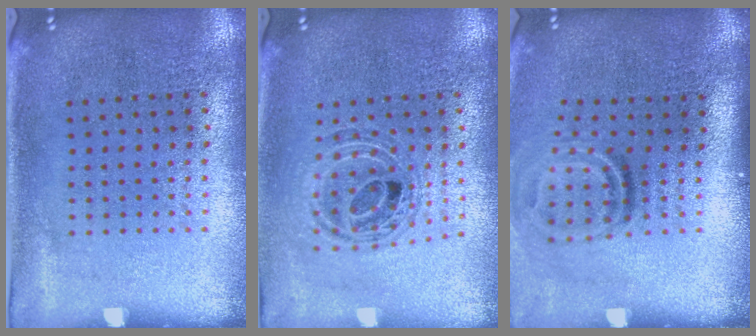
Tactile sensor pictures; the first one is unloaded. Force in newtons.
{"total": 0.9, "press": 0.9, "slide": 0.2}
{"total": 2.0, "press": 1.1, "slide": 1.6}